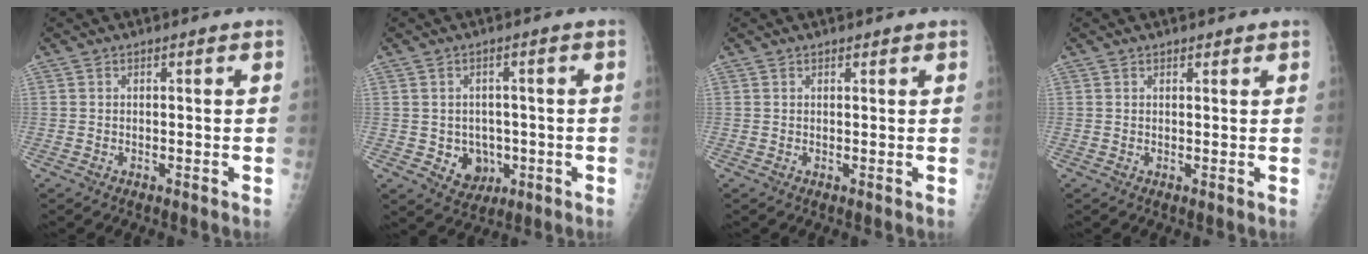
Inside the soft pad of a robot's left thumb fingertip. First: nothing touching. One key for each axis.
{"total": 5.8, "fx": -1.0, "fy": 5.1, "fz": 2.6, "tx": -0.008, "ty": 0.005, "tz": -0.002}
{"total": 1.1, "fx": 0.9, "fy": 0.5, "fz": 0.3, "tx": 0.001, "ty": -0.005, "tz": 0.012}
{"total": 1.4, "fx": 1.1, "fy": 0.7, "fz": 0.4, "tx": 0.003, "ty": -0.007, "tz": 0.014}